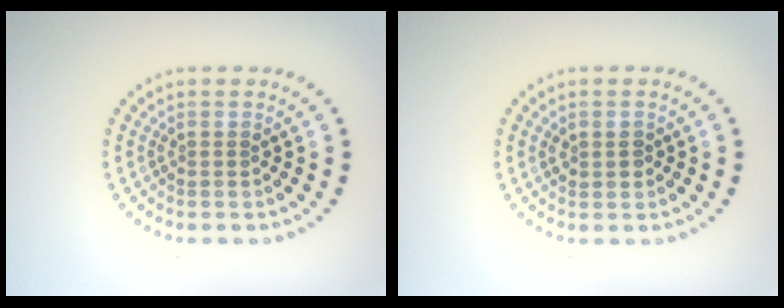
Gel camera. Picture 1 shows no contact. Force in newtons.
{"total": 1.4, "press": 1.3, "slide": 0.4}